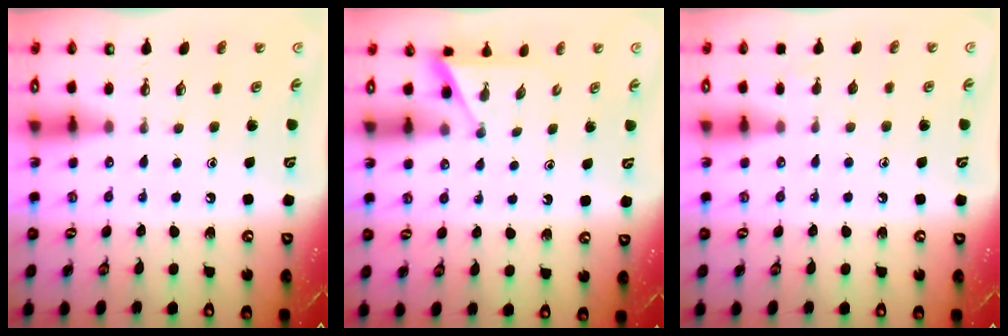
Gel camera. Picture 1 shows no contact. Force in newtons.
{"total": 2.2, "press": 2.2, "slide": 0.2}
{"total": 5.0, "press": 5.0, "slide": 0.6}